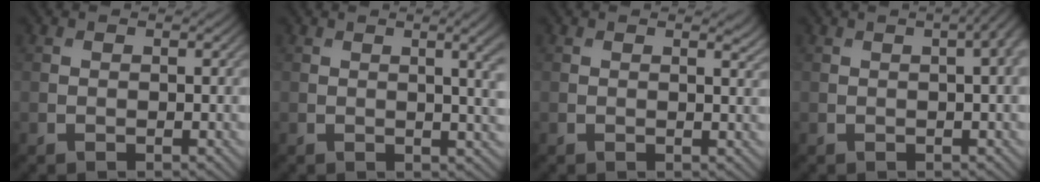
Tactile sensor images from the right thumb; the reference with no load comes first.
{"total": 4.8, "force": [1.0, 1.3, 4.5], "torque": [-0.053, 0.009, 0.014]}
{"total": 1.3, "force": [0.8, 0.3, 1.0], "torque": [-0.012, -0.004, 0.014]}
{"total": 3.7, "force": [0.8, 1.2, 3.4], "torque": [-0.037, 0.018, 0.001]}